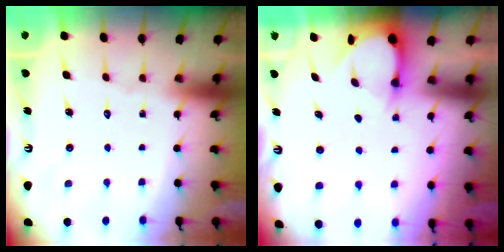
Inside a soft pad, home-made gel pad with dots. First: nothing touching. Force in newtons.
{"total": 3.3, "press": 3.3, "slide": 0.4}